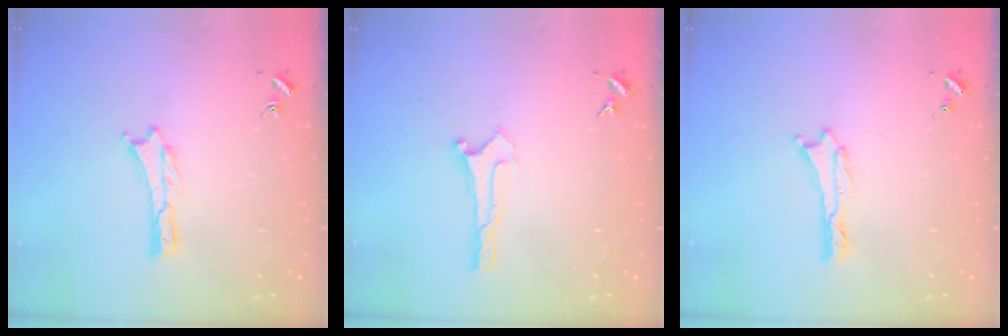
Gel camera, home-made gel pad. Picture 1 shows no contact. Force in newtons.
{"total": 0.0}
{"total": 0.0}